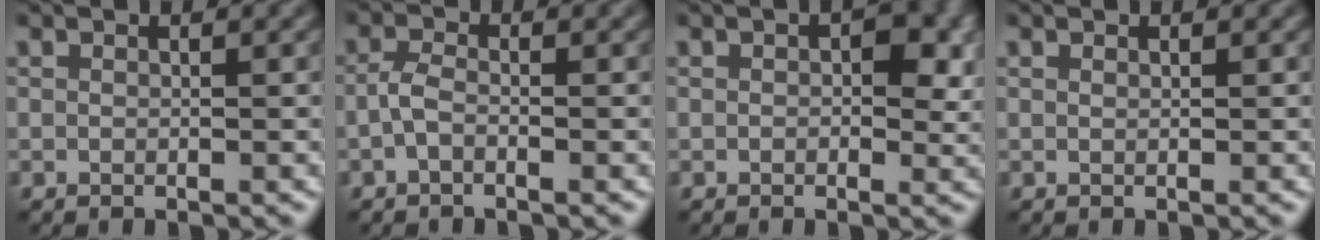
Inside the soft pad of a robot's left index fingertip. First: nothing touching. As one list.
[{"total": 1.6, "force": [-0.8, 0.7, 1.2], "torque": [-0.027, 0.002, -0.020]}, {"total": 4.1, "force": [0.8, 2.4, 3.2], "torque": [-0.030, 0.000, 0.004]}, {"total": 0.0}]